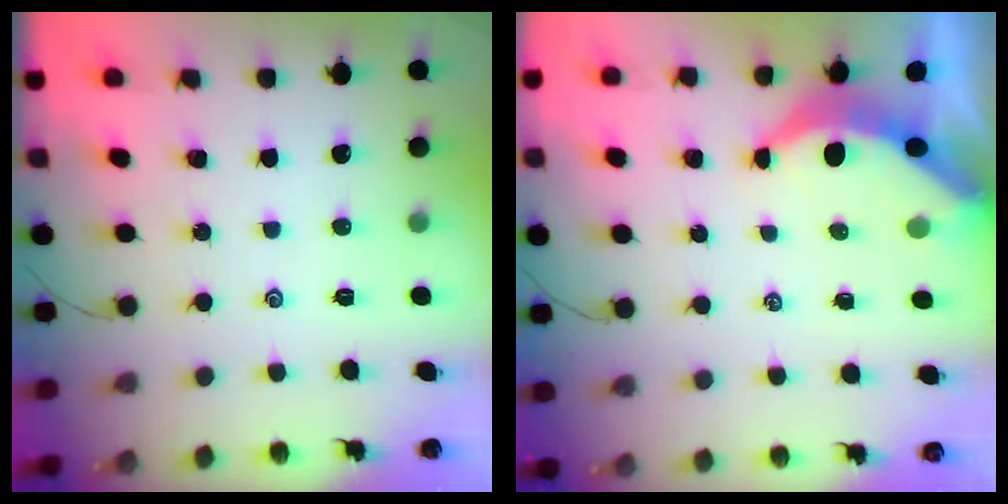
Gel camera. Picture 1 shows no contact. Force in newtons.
{"total": 5.4, "press": 5.4, "slide": 0.6}